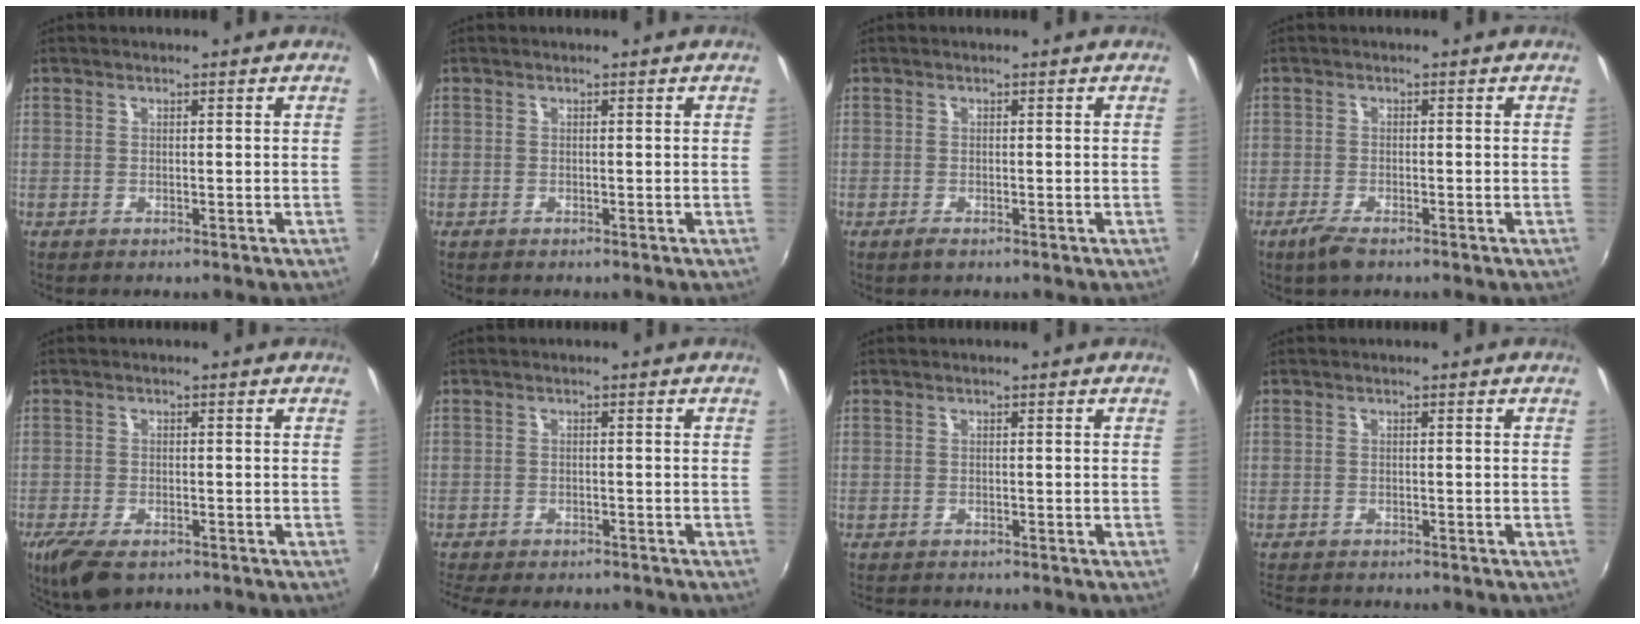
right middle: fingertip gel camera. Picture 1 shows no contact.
{"total": 0.0}
{"total": 1.0, "force": [-0.7, 0.3, 0.7], "torque": [-0.014, -0.005, -0.015]}
{"total": 3.4, "force": [-2.4, 0.9, 2.2], "torque": [-0.056, -0.009, -0.047]}
{"total": 7.1, "force": [-4.7, 3.0, 4.4], "torque": [-0.107, -0.029, -0.083]}
{"total": 7.8, "force": [-6.8, 1.9, 3.2], "torque": [-0.079, -0.021, -0.104]}
{"total": 1.9, "force": [-1.8, 0.0, 0.5], "torque": [-0.013, -0.012, -0.029]}
{"total": 3.6, "force": [-3.4, 0.5, 1.1], "torque": [-0.031, -0.018, -0.058]}